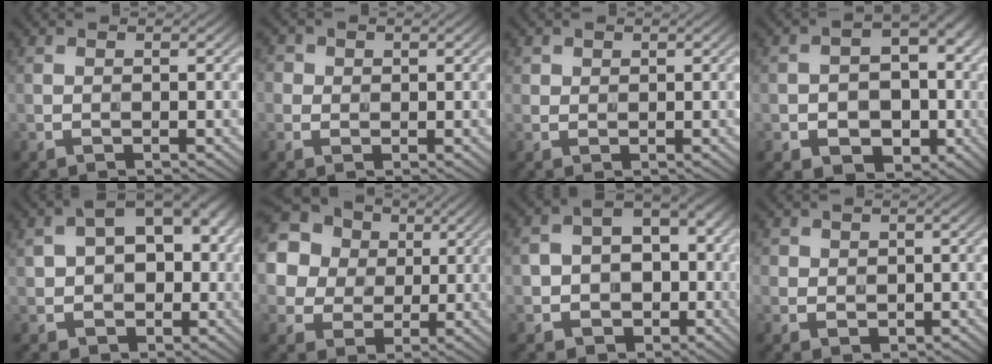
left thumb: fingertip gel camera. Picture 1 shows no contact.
{"total": 2.0, "force": [0.4, 1.9, 0.6], "torque": [-0.020, 0.004, 0.001]}
{"total": 1.4, "force": [0.7, 1.1, 0.3], "torque": [-0.004, -0.003, 0.014]}
{"total": 10.2, "force": [-3.1, 7.9, 5.6], "torque": [-0.064, -0.014, -0.057]}
{"total": 10.6, "force": [0.5, 7.8, 7.1], "torque": [-0.111, -0.002, 0.014]}
{"total": 22.9, "force": [8.3, 19.5, 8.7], "torque": [-0.291, 0.041, 0.130]}
{"total": 9.0, "force": [-2.2, 7.3, 4.6], "torque": [-0.080, -0.018, -0.050]}
{"total": 2.3, "force": [0.5, 2.1, 0.7], "torque": [-0.018, -0.004, 0.011]}